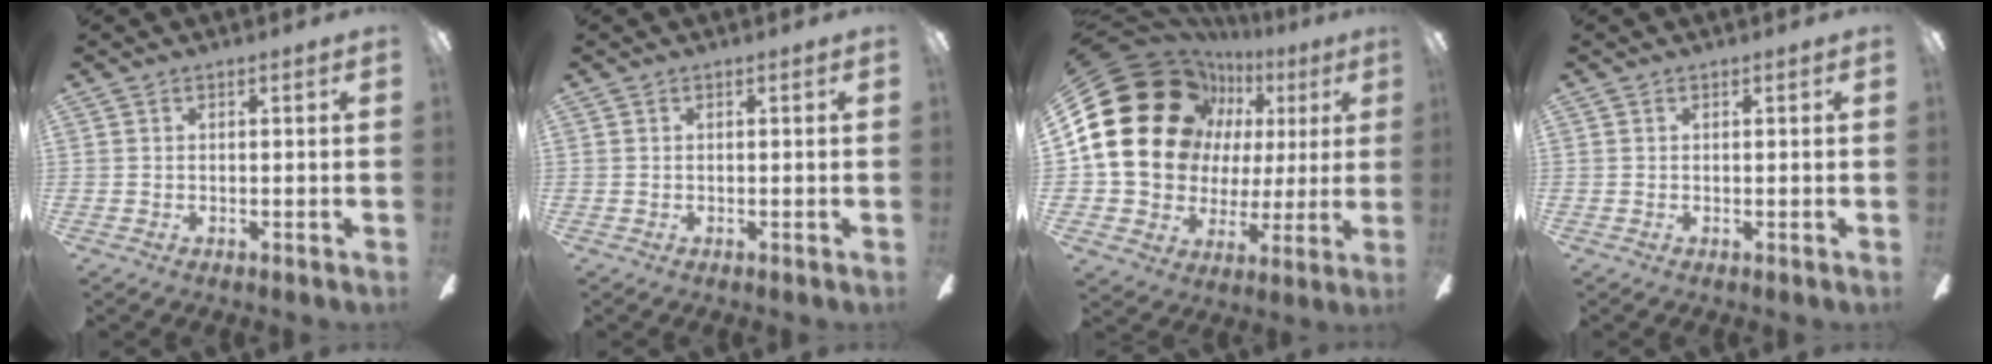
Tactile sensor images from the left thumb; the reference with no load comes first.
{"total": 0.5, "force": [0.1, 0.5, 0.2], "torque": [-0.003, 0.004, 0.000]}
{"total": 25.5, "force": [7.4, 20.5, 13.3], "torque": [-0.262, -0.029, 0.170]}
{"total": 0.6, "force": [0.1, 0.5, 0.3], "torque": [-0.006, 0.003, 0.002]}